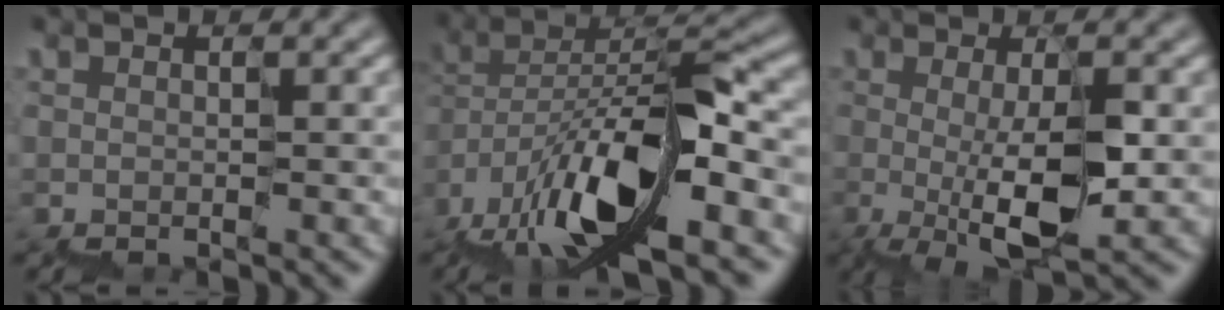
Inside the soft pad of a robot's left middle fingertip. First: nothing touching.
{"total": 12.0, "force": [-6.6, 4.4, 9.1], "torque": [-0.164, 0.005, -0.126]}
{"total": 5.1, "force": [-0.5, 1.1, 4.9], "torque": [-0.083, -0.003, -0.004]}